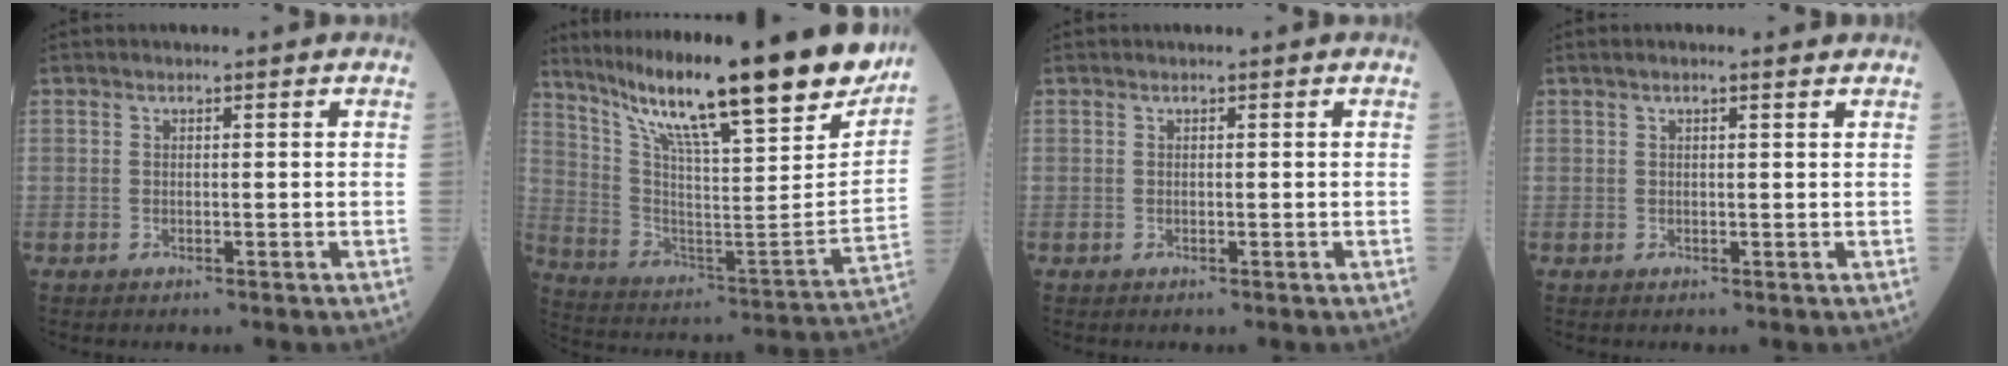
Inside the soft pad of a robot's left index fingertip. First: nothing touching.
{"total": 29.5, "force": [22.7, 2.9, 18.7], "torque": [-0.321, -0.046, 0.338]}
{"total": 0.0}
{"total": 2.2, "force": [1.8, 0.1, 1.4], "torque": [-0.022, 0.018, 0.023]}